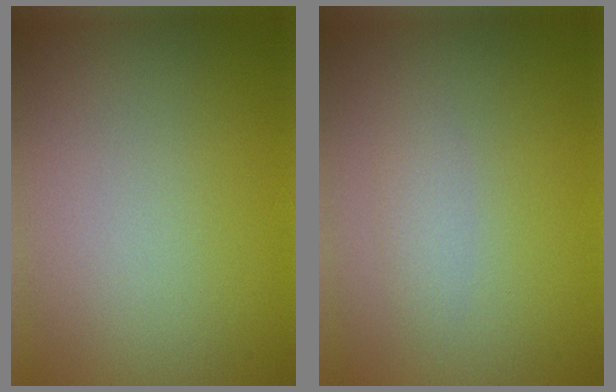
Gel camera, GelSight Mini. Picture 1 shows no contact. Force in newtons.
{"total": 1.3, "press": 1.3, "slide": 0.1}